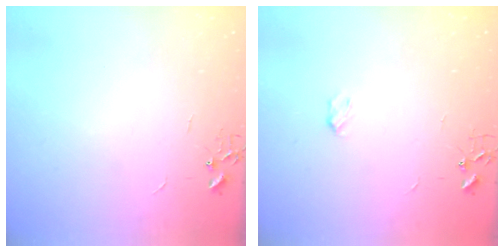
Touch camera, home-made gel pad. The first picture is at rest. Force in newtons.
{"total": 2.8, "press": 2.8, "slide": 0.5}